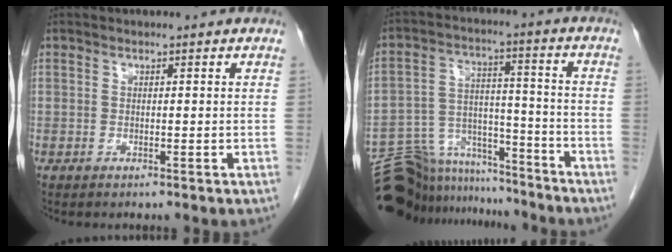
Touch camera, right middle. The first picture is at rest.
{"total": 16.6, "force": [-15.6, 5.2, 2.4], "torque": [-0.050, 0.045, -0.241]}